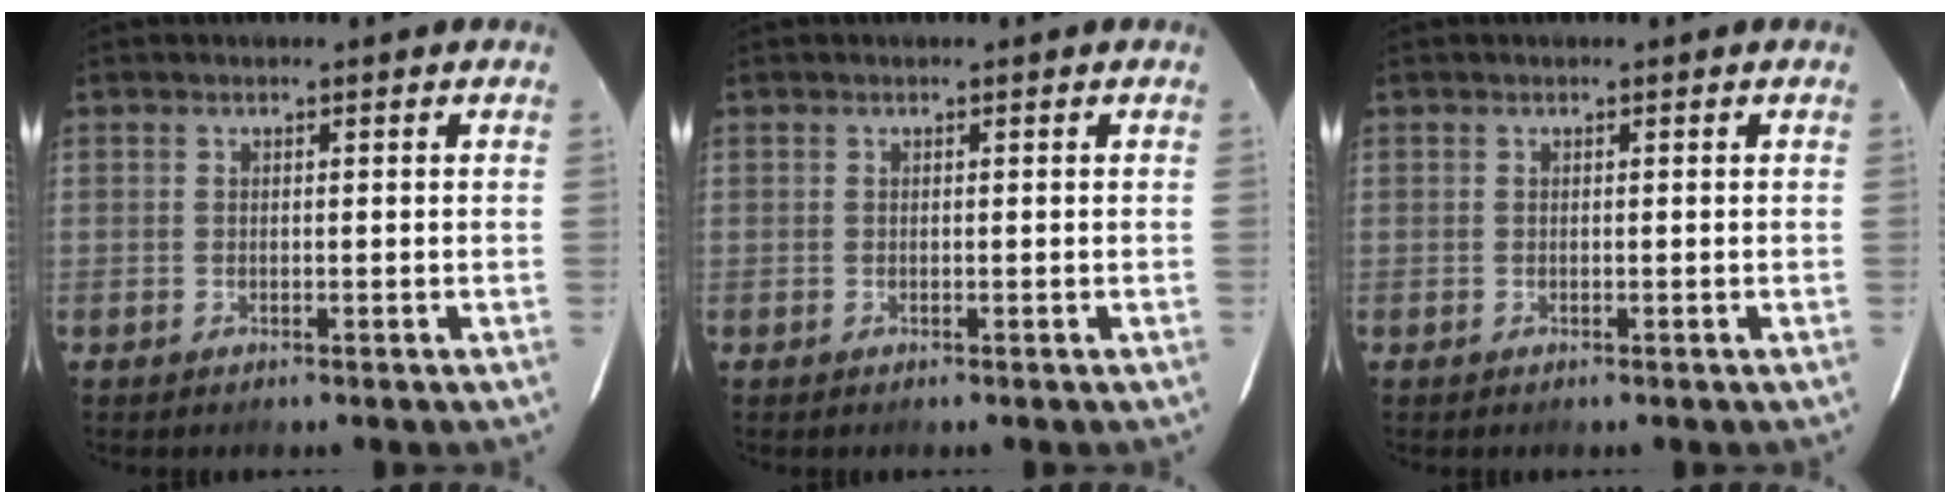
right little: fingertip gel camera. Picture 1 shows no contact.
{"total": 0.0}
{"total": 0.0}